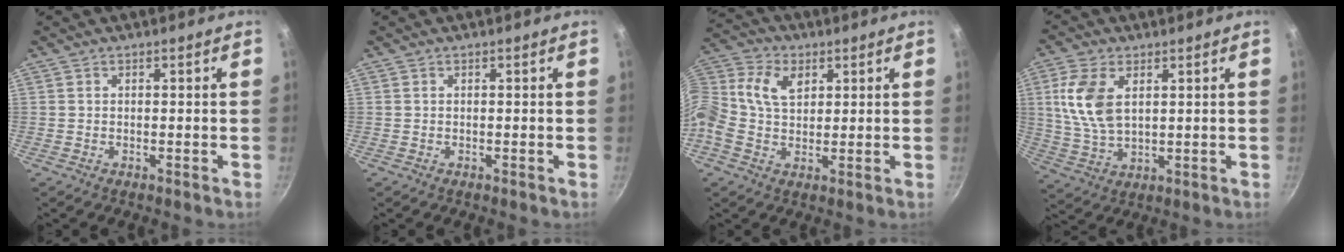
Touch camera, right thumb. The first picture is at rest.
{"total": 0.0}
{"total": 12.0, "force": [2.9, 8.6, 7.8], "torque": [-0.161, 0.020, 0.038]}
{"total": 10.4, "force": [2.8, 5.9, 8.0], "torque": [-0.159, -0.013, 0.060]}